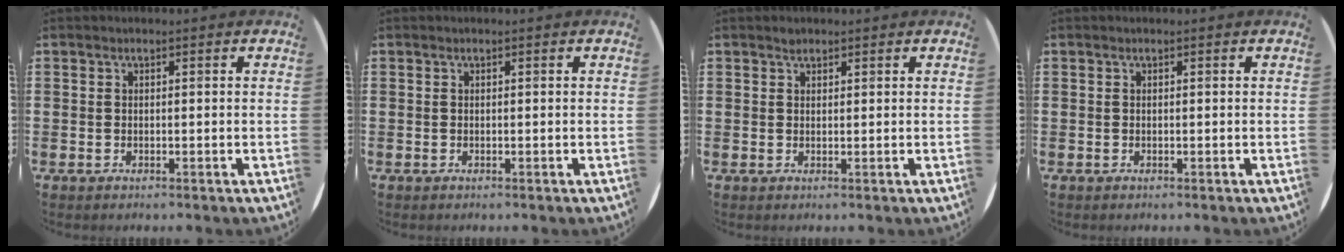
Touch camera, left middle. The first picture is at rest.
{"total": 0.0}
{"total": 0.9, "force": [0.7, 0.4, 0.1], "torque": [0.006, -0.002, 0.012]}
{"total": 0.0}